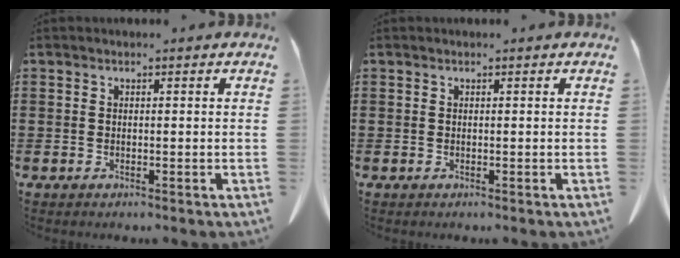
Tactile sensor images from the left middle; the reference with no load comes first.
{"total": 0.0}